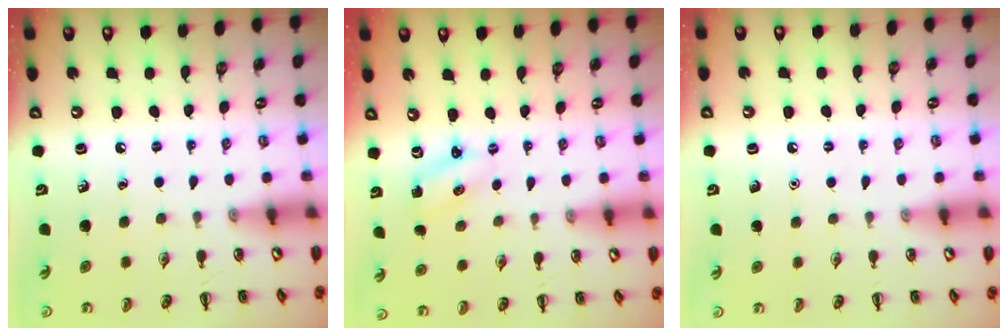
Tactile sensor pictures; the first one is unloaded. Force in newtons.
{"total": 1.4, "press": 1.3, "slide": 0.3}
{"total": 1.6, "press": 1.6, "slide": 0.1}